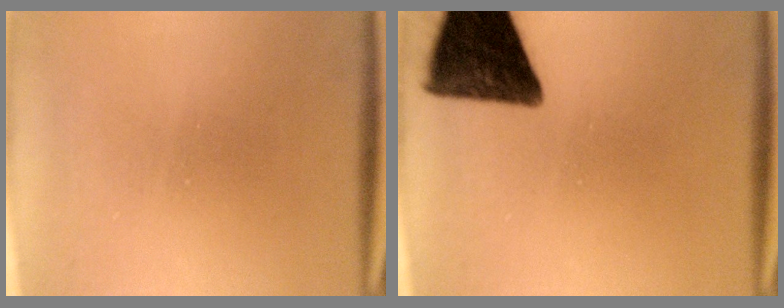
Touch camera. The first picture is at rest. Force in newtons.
{"total": 13.4}